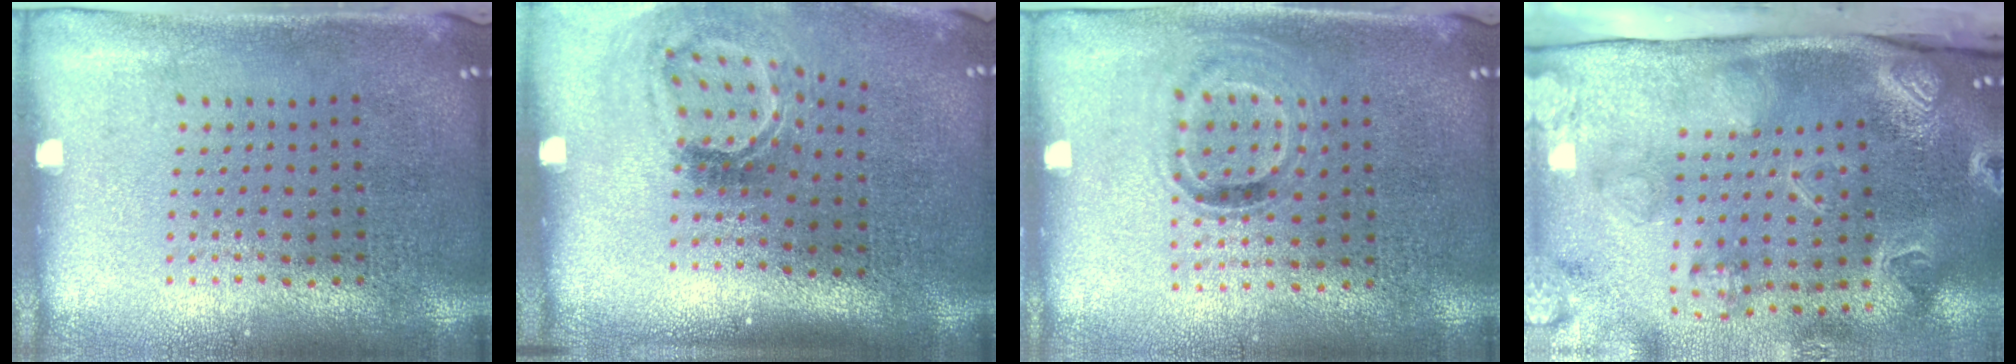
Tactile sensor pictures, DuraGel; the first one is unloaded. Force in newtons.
{"total": 1.9, "press": 1.2, "slide": 1.4}
{"total": 0.9, "press": 0.8, "slide": 0.4}
{"total": 3.7, "press": 3.1, "slide": 2.1}